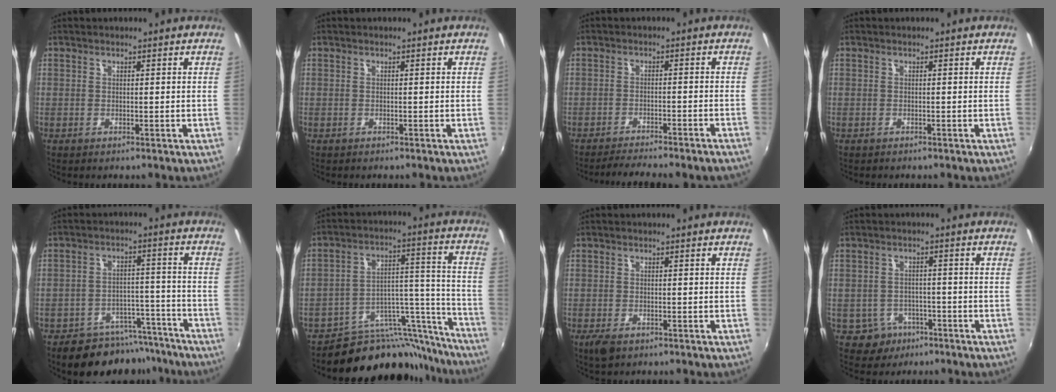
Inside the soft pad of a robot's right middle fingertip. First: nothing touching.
{"total": 0.0}
{"total": 6.6, "force": [-6.0, -0.5, 2.7], "torque": [-0.064, -0.005, -0.087]}
{"total": 0.6, "force": [-0.5, 0.3, 0.0], "torque": [-0.002, -0.003, -0.008]}
{"total": 13.7, "force": [-11.4, 6.5, 4.0], "torque": [-0.082, 0.030, -0.143]}
{"total": 19.5, "force": [-17.8, 6.9, 3.8], "torque": [-0.038, 0.066, -0.258]}
{"total": 3.3, "force": [-2.1, 1.6, 2.0], "torque": [-0.046, -0.011, -0.037]}
{"total": 5.1, "force": [-2.9, 4.2, 0.7], "torque": [-0.028, 0.009, -0.037]}